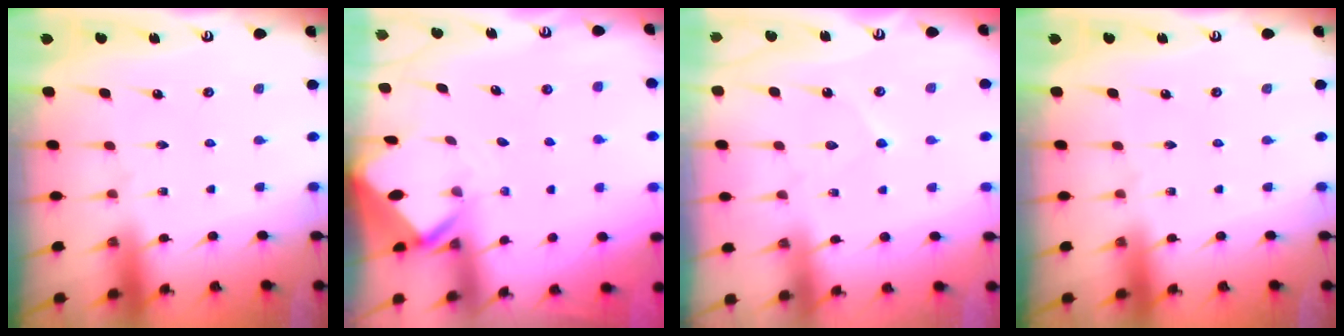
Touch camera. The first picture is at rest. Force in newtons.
{"total": 3.1, "press": 3.1, "slide": 0.2}
{"total": 4.0, "press": 4.0, "slide": 0.1}
{"total": 0.0}